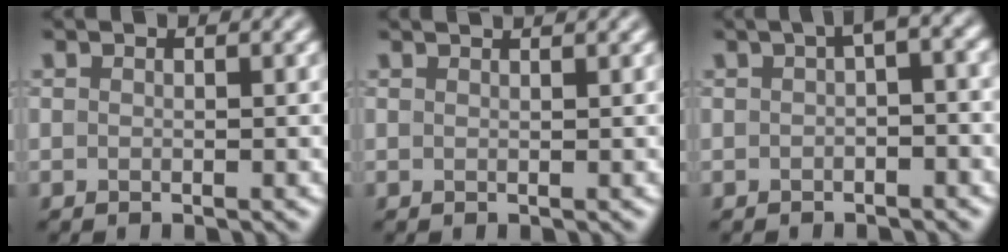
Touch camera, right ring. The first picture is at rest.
{"total": 2.0, "force": [1.5, 0.8, 1.0], "torque": [0.001, 0.004, -0.002]}
{"total": 2.7, "force": [0.3, 0.9, 2.6], "torque": [-0.030, 0.012, 0.000]}